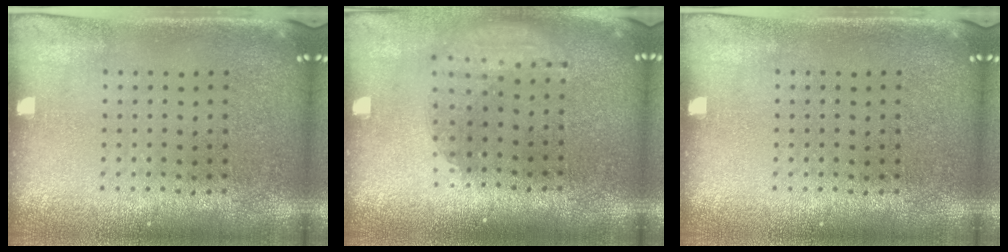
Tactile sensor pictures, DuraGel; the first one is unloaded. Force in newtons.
{"total": 1.8, "press": 1.4, "slide": 1.2}
{"total": 0.0}